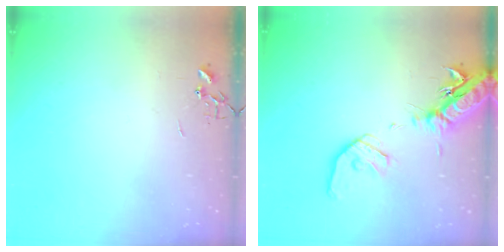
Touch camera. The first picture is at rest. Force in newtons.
{"total": 19.4, "press": 19.1, "slide": 3.5}